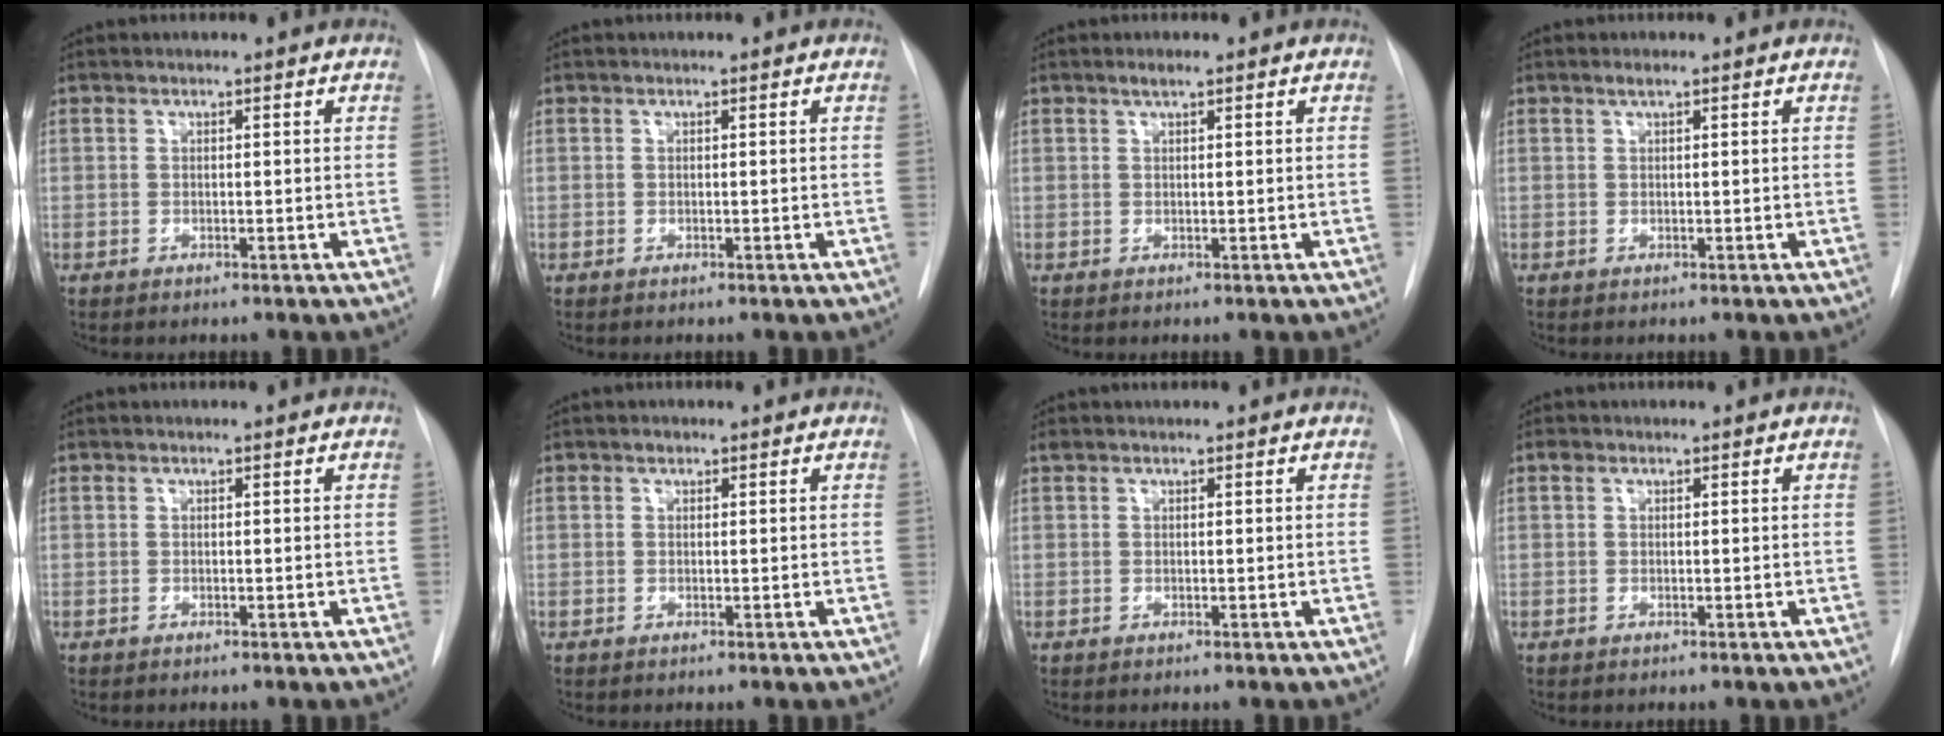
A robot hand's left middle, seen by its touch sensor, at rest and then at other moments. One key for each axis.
{"total": 0.0}
{"total": 1.1, "fx": 0.8, "fy": 0.1, "fz": 0.8, "tx": -0.015, "ty": 0.002, "tz": 0.015}
{"total": 0.8, "fx": 0.5, "fy": 0.0, "fz": 0.6, "tx": -0.011, "ty": 0.003, "tz": 0.009}
{"total": 0.0}
{"total": 0.6, "fx": 0.4, "fy": 0.4, "fz": 0.2, "tx": -0.003, "ty": 0.002, "tz": 0.004}
{"total": 0.6, "fx": 0.5, "fy": 0.0, "fz": 0.2, "tx": -0.012, "ty": 0.019, "tz": 0.014}
{"total": 0.8, "fx": 0.4, "fy": 0.5, "fz": 0.4, "tx": -0.010, "ty": 0.013, "tz": 0.006}